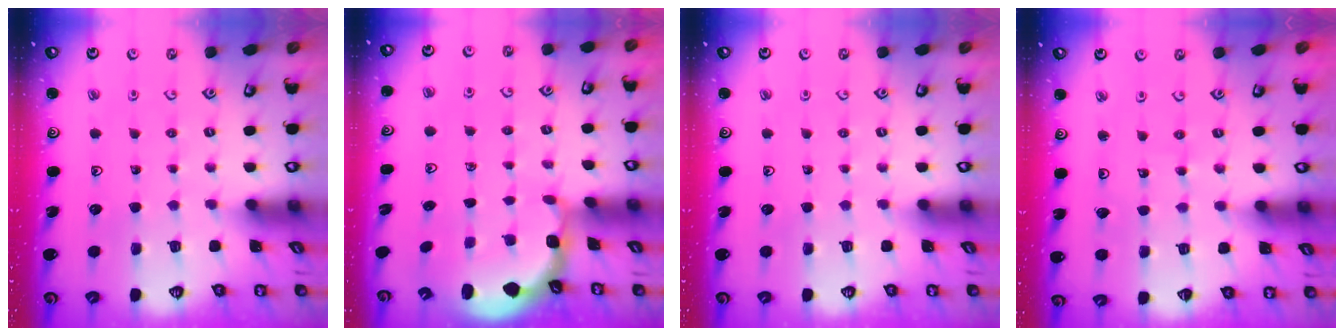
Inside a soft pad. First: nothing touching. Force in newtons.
{"total": 2.4, "press": 2.0, "slide": 1.3}
{"total": 0.0}
{"total": 4.4, "press": 4.3, "slide": 0.5}